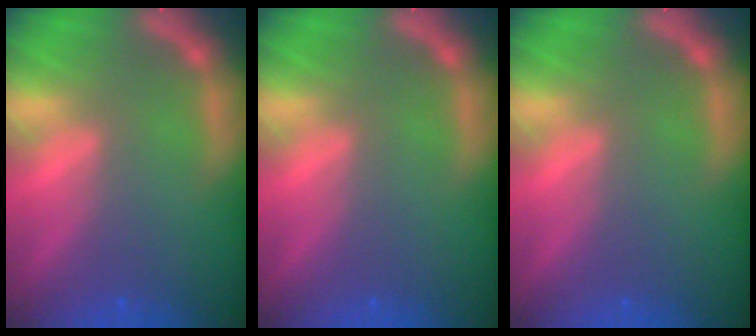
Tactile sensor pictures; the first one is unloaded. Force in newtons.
{"total": 0.0}
{"total": 0.0}